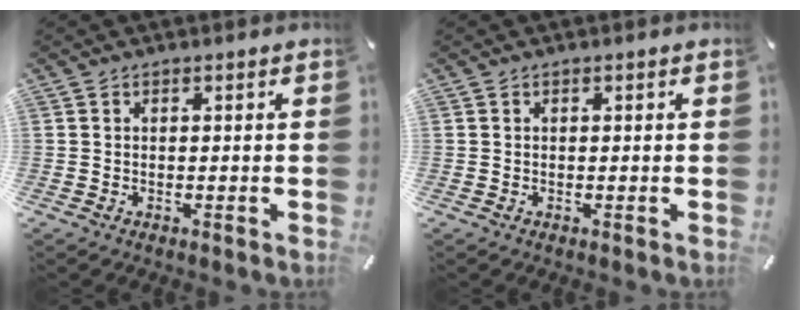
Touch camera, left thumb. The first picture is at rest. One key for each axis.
{"total": 0.0}